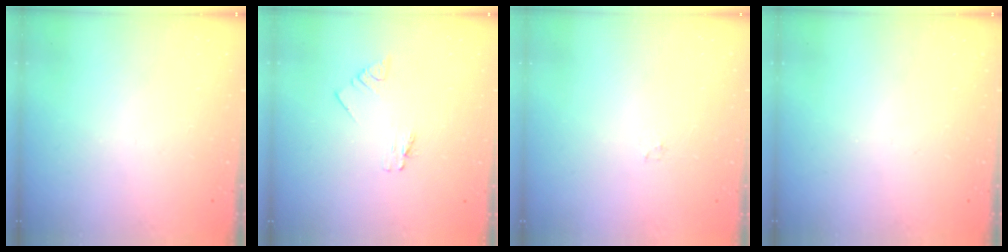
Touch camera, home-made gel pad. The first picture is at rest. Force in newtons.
{"total": 1.1, "press": 1.1, "slide": 0.0}
{"total": 0.8, "press": 0.8, "slide": 0.2}
{"total": 0.0}